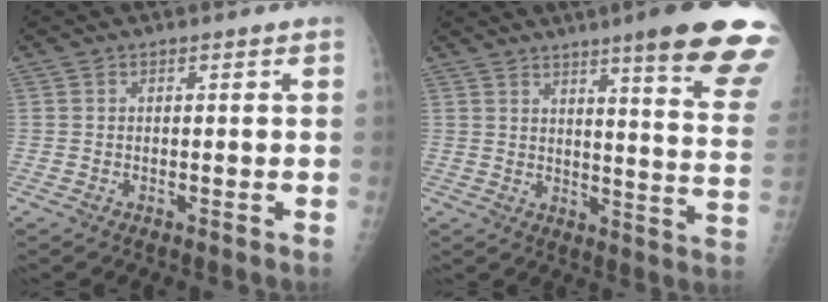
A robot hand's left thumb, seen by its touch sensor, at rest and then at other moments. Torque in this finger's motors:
{"motor_torque": [3.03, 1.72, 1.65, -1.12, 0.49]}